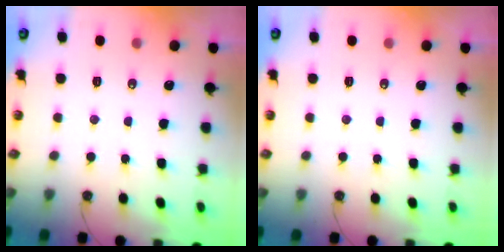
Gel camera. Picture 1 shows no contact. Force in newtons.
{"total": 0.0}